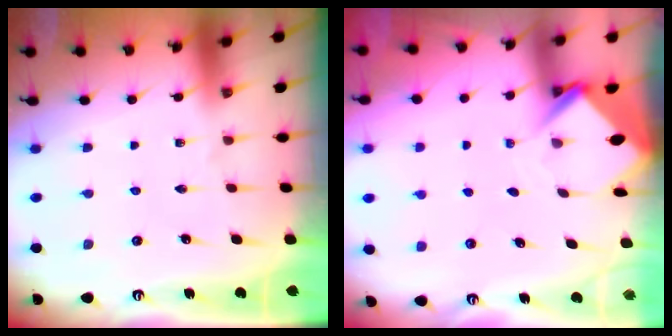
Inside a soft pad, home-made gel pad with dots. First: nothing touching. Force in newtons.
{"total": 3.7, "press": 3.7, "slide": 0.3}